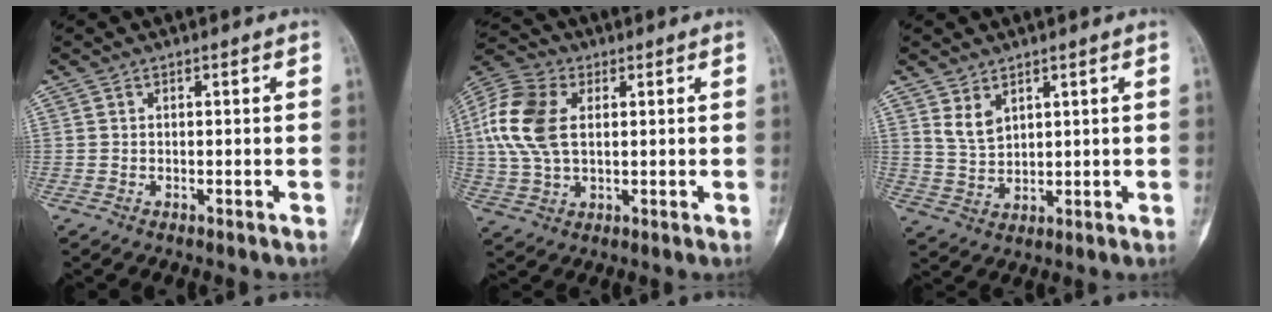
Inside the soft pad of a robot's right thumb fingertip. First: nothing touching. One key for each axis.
{"total": 13.4, "fx": 2.4, "fy": 8.5, "fz": 10.1, "tx": -0.222, "ty": 0.013, "tz": 0.043}
{"total": 4.5, "fx": 2.6, "fy": 2.7, "fz": 2.4, "tx": -0.038, "ty": -0.020, "tz": 0.060}